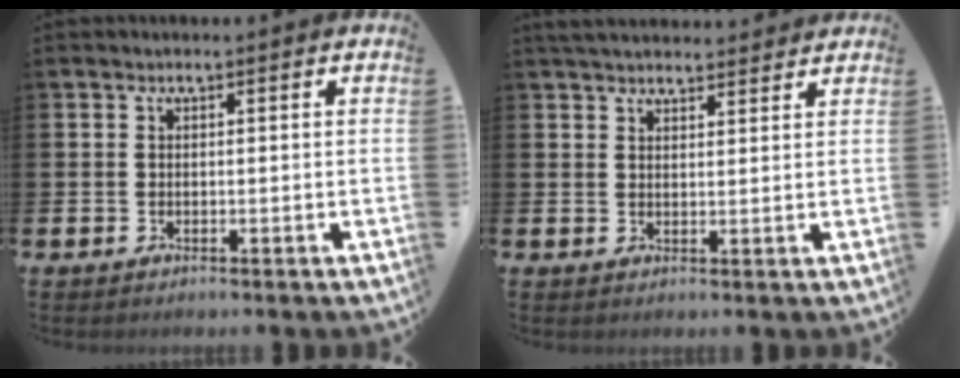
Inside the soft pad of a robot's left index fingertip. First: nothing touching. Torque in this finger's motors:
{"motor_torque": [0.98, -1.16, 0.10, 0.01]}